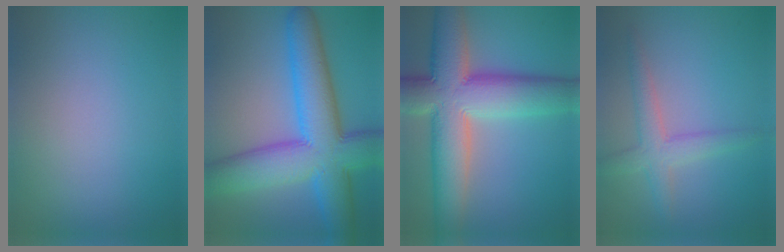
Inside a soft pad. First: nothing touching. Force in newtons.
{"total": 10.1, "press": 10.1, "slide": 0.3}
{"total": 12.0, "press": 12.0, "slide": 1.1}
{"total": 3.1, "press": 3.1, "slide": 0.1}